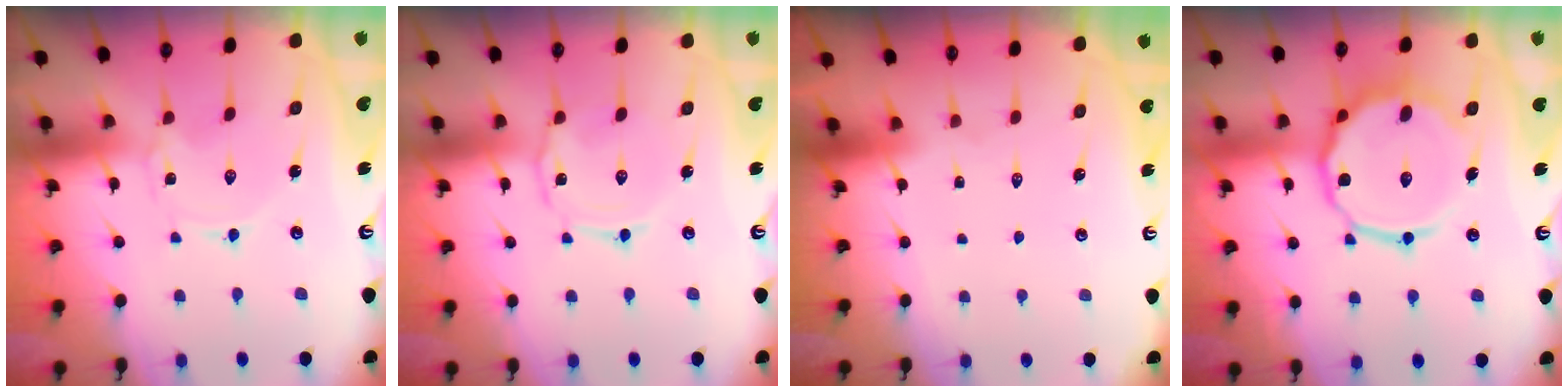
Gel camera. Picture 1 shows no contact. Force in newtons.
{"total": 2.5, "press": 2.4, "slide": 0.4}
{"total": 1.6, "press": 1.6, "slide": 0.1}
{"total": 14.1, "press": 14.0, "slide": 1.1}